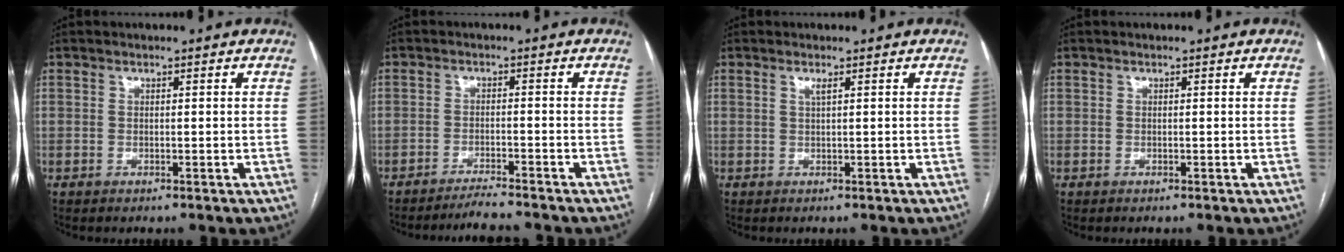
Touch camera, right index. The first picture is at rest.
{"total": 4.8, "force": [-4.6, -0.6, 1.3], "torque": [-0.019, -0.014, -0.072]}
{"total": 1.0, "force": [0.5, -0.1, 0.8], "torque": [-0.022, -0.001, 0.010]}
{"total": 0.0}